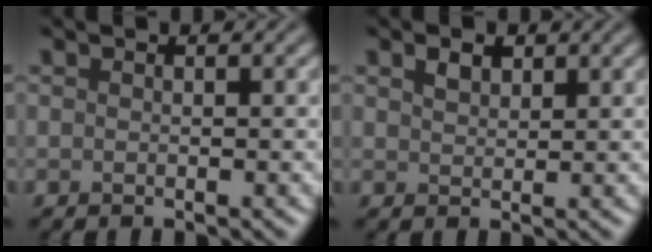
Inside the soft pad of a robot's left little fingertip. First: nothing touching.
{"total": 1.5, "force": [1.0, 0.8, 0.7], "torque": [-0.015, 0.003, 0.020]}